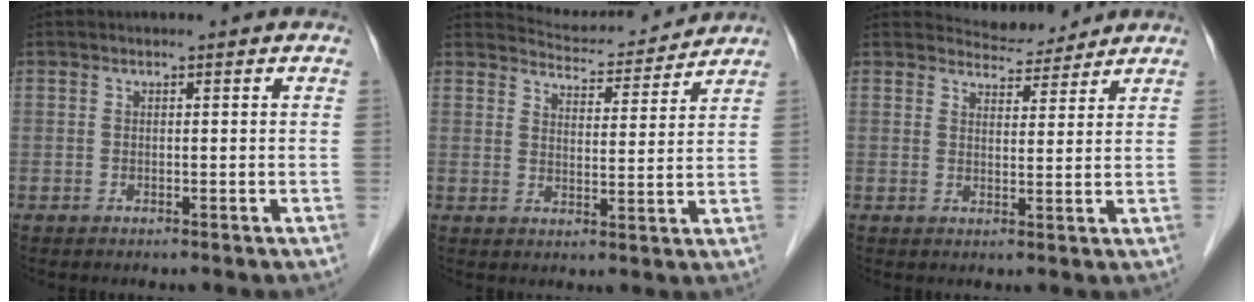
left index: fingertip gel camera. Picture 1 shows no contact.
{"total": 8.3, "force": [8.2, 0.7, 0.0], "torque": [-0.007, -0.001, 0.114]}
{"total": 4.4, "force": [4.3, 0.9, -0.4], "torque": [-0.004, 0.000, 0.063]}